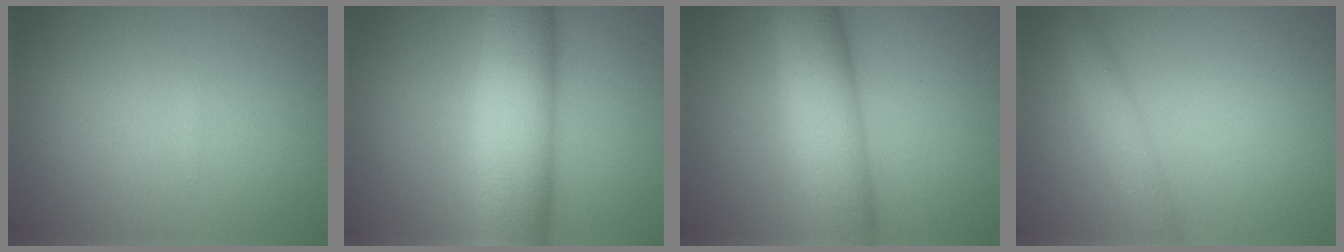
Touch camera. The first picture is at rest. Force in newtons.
{"total": 10.1, "press": 10.1, "slide": 0.4}
{"total": 8.6, "press": 8.6, "slide": 0.4}
{"total": 2.7, "press": 2.7, "slide": 0.2}